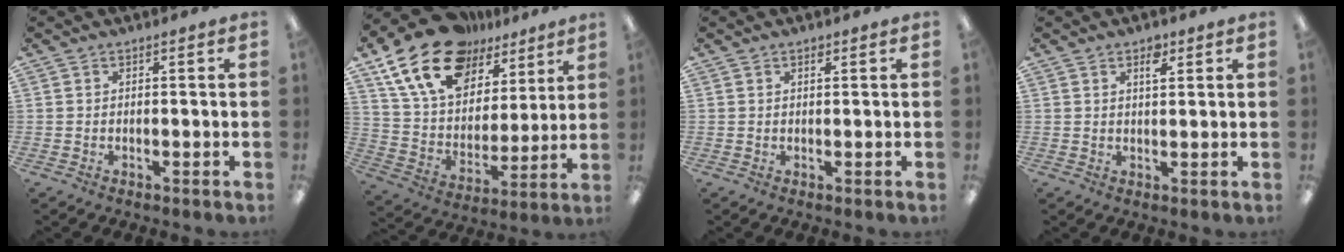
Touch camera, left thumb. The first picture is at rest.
{"total": 20.1, "force": [13.4, 11.5, 9.7], "torque": [-0.188, -0.068, 0.247]}
{"total": 0.8, "force": [0.6, 0.4, 0.3], "torque": [0.002, -0.002, 0.008]}
{"total": 3.1, "force": [2.1, 1.4, 1.9], "torque": [-0.018, -0.009, 0.032]}